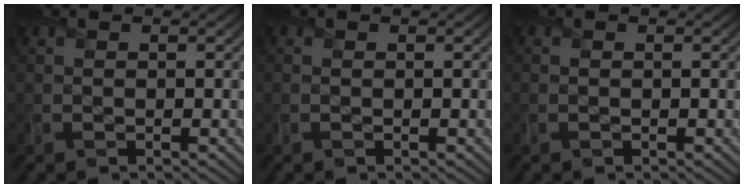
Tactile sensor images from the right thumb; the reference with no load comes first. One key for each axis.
{"total": 0.0}
{"total": 0.0}